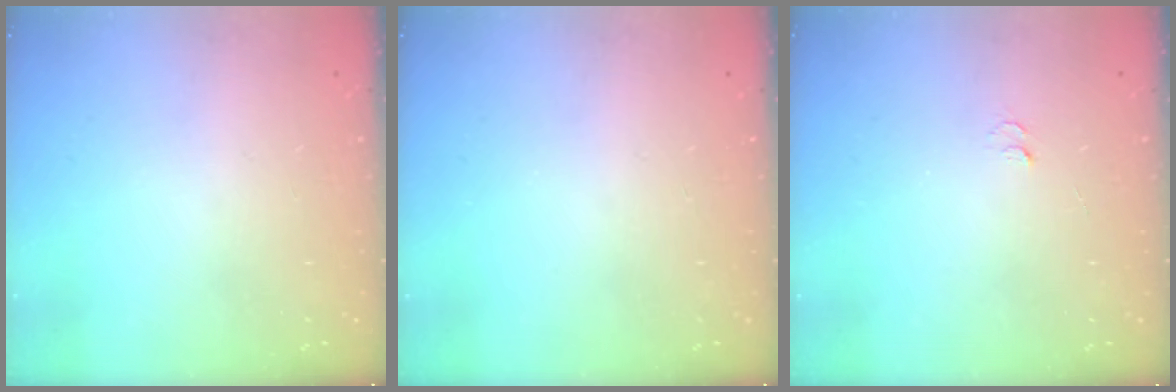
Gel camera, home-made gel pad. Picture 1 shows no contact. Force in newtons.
{"total": 0.0}
{"total": 2.9, "press": 2.9, "slide": 0.3}